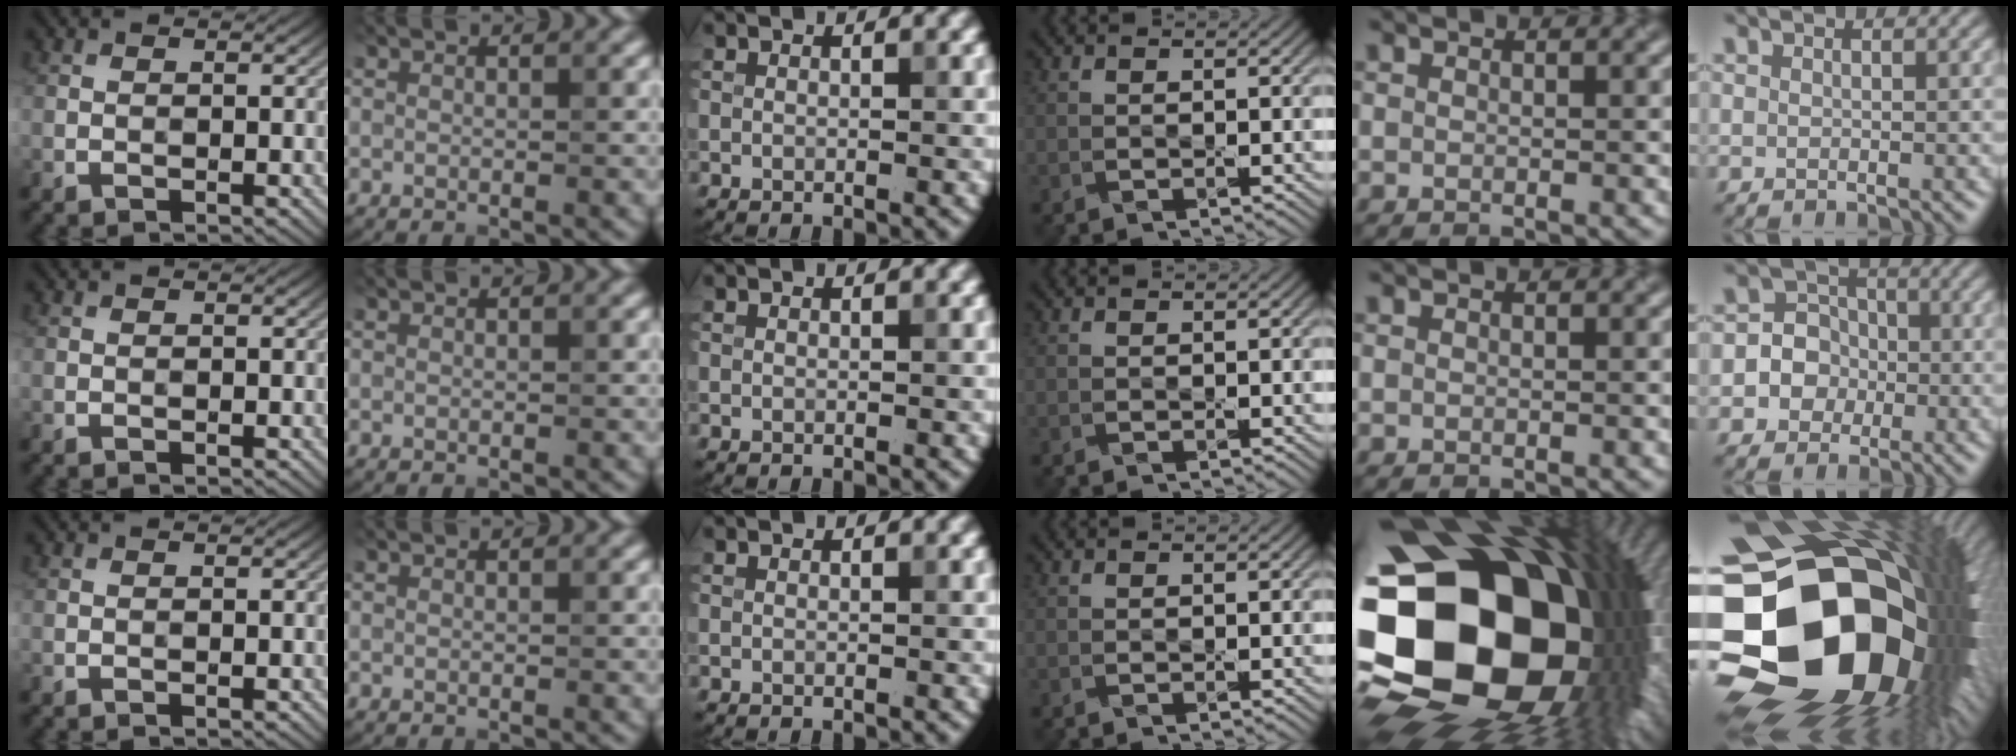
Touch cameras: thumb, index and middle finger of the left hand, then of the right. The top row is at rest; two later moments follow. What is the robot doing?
{"motion": "press", "object": "stapler"}